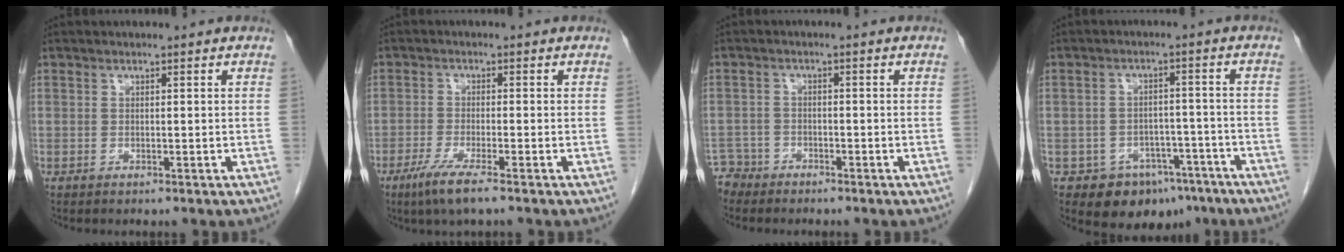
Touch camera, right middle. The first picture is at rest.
{"total": 5.4, "force": [-3.5, 0.1, 4.1], "torque": [-0.088, -0.018, -0.066]}
{"total": 3.7, "force": [-3.3, 1.4, -0.9], "torque": [0.019, 0.000, -0.066]}
{"total": 8.7, "force": [-5.7, 5.9, 2.9], "torque": [-0.029, 0.021, -0.074]}